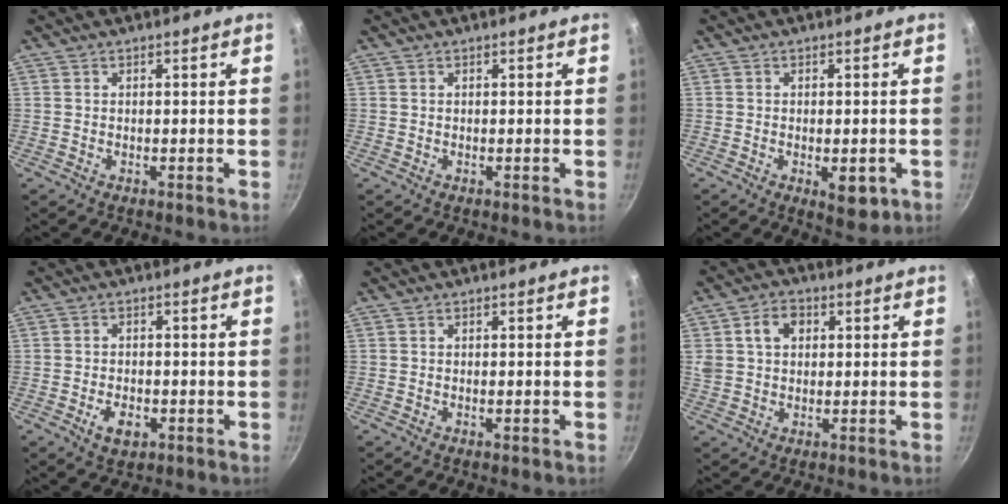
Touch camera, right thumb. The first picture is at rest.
{"total": 0.0}
{"total": 5.4, "force": [-1.7, 2.5, 4.6], "torque": [-0.050, 0.000, -0.015]}
{"total": 4.7, "force": [-1.8, 2.9, 3.2], "torque": [-0.048, 0.006, -0.028]}
{"total": 0.8, "force": [-0.3, 0.3, 0.7], "torque": [-0.011, 0.002, -0.005]}
{"total": 6.8, "force": [1.9, 5.2, 4.0], "torque": [-0.052, 0.006, 0.029]}